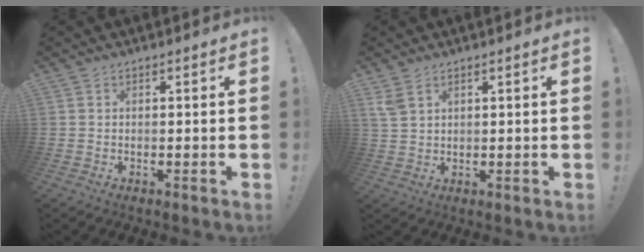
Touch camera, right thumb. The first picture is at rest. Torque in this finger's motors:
{"motor_torque": [-0.14, -0.20, 0.11, 0.22, 0.14]}